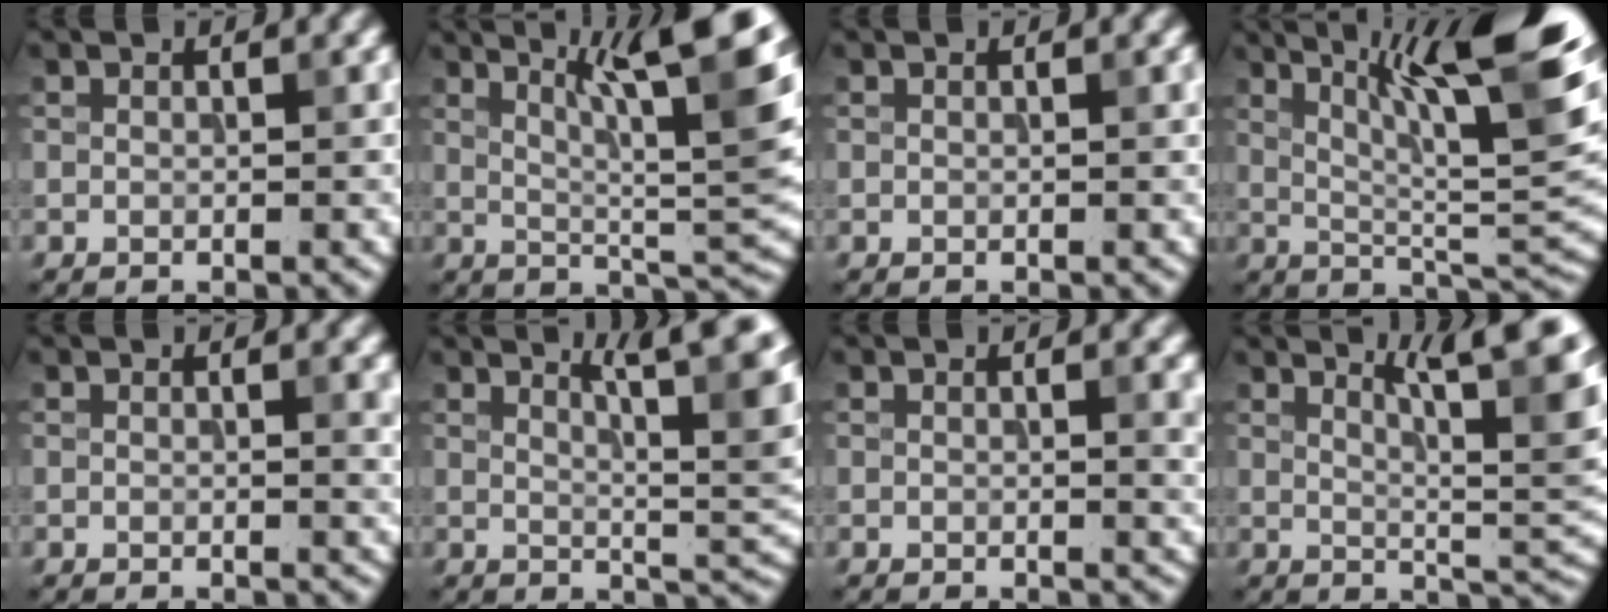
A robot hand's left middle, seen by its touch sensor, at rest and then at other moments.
{"total": 10.6, "force": [5.0, 2.0, 9.2], "torque": [-0.117, 0.013, 0.083]}
{"total": 0.6, "force": [0.1, 0.1, 0.6], "torque": [-0.008, -0.001, 0.002]}
{"total": 13.4, "force": [6.5, 2.5, 11.4], "torque": [-0.167, 0.006, 0.113]}
{"total": 1.3, "force": [0.3, 0.2, 1.2], "torque": [-0.012, -0.003, 0.005]}
{"total": 7.3, "force": [3.5, 1.8, 6.1], "torque": [-0.056, 0.011, 0.052]}
{"total": 1.7, "force": [0.3, 0.3, 1.6], "torque": [-0.017, -0.003, 0.005]}
{"total": 7.9, "force": [4.2, 1.6, 6.5], "torque": [-0.070, 0.008, 0.066]}